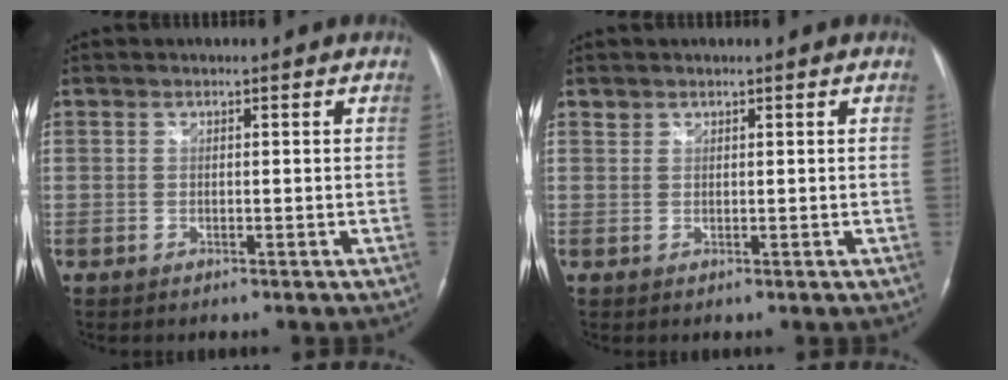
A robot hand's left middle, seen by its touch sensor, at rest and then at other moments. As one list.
[{"total": 0.6, "force": [0.5, 0.4, -0.1], "torque": [0.004, 0.004, 0.007]}]